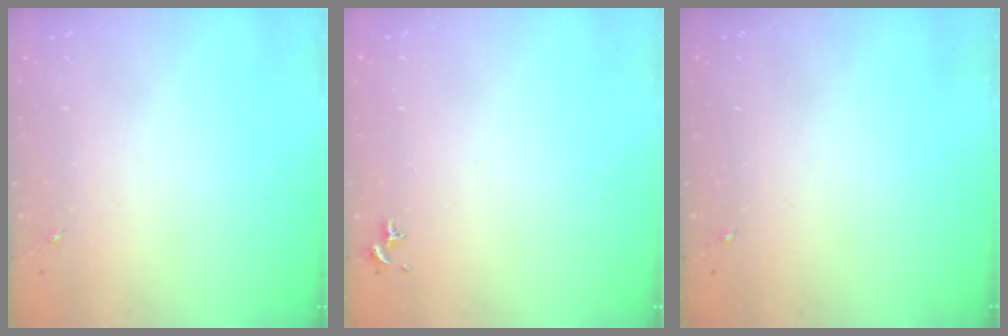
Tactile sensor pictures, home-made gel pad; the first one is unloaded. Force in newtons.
{"total": 0.8, "press": 0.7, "slide": 0.3}
{"total": 0.0}